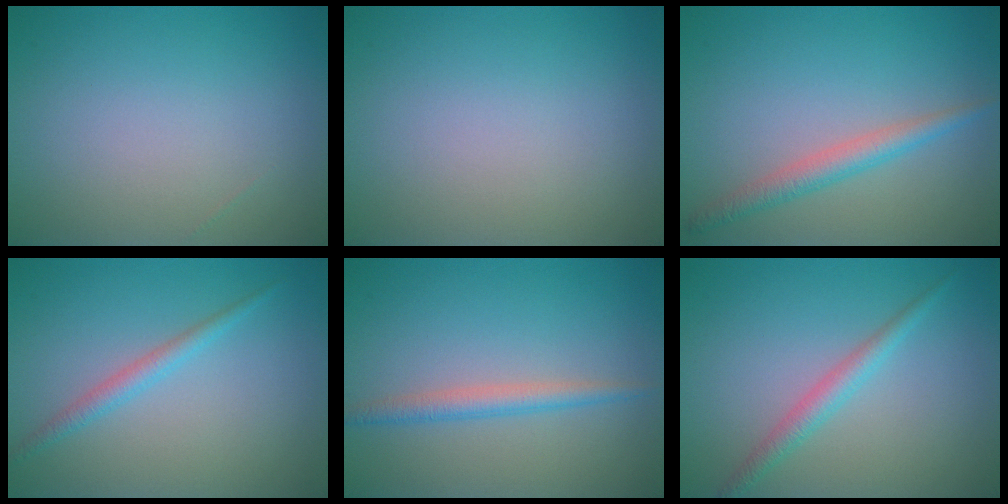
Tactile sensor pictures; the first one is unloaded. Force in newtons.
{"total": 0.0}
{"total": 2.5, "press": 2.5, "slide": 0.1}
{"total": 1.7, "press": 1.7, "slide": 0.1}
{"total": 2.1, "press": 2.1, "slide": 0.1}
{"total": 2.1, "press": 2.1, "slide": 0.0}